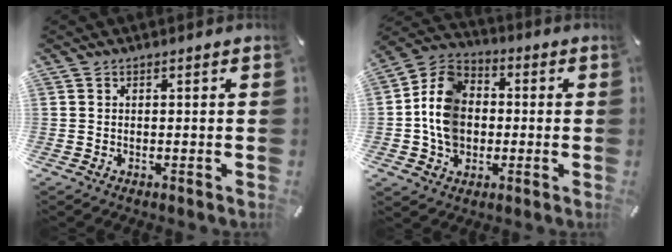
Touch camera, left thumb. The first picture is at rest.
{"total": 11.2, "force": [-1.4, 9.6, 5.6], "torque": [-0.144, 0.018, -0.029]}